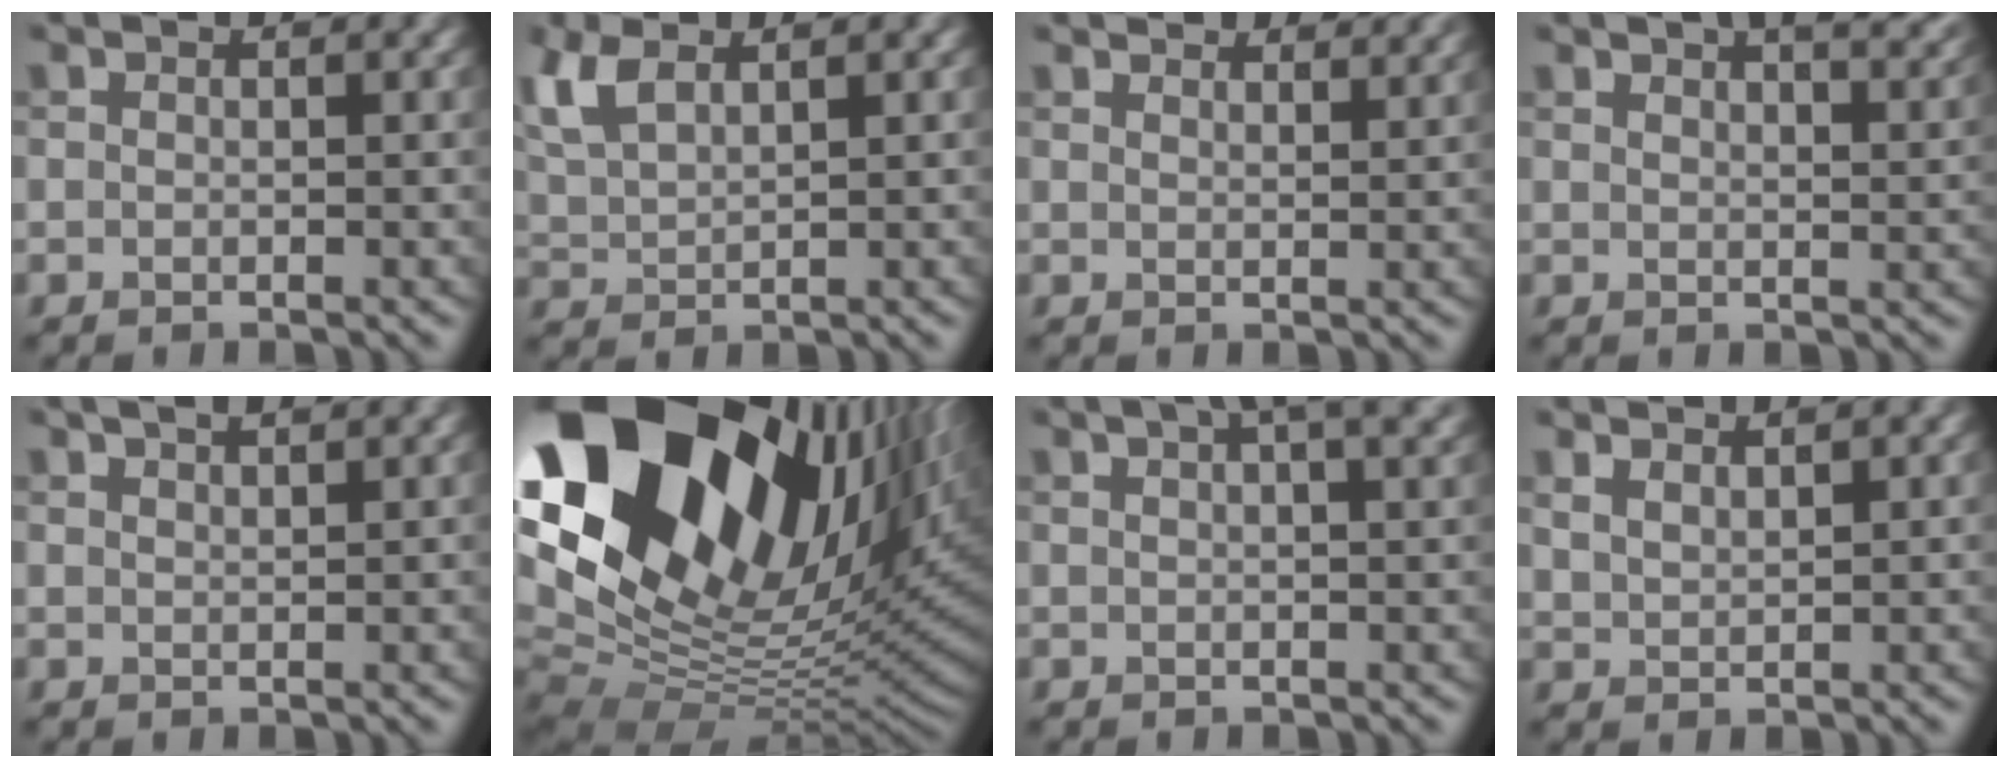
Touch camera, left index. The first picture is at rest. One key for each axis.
{"total": 4.4, "fx": 2.6, "fy": 2.0, "fz": 3.0, "tx": -0.081, "ty": 0.011, "tz": 0.055}
{"total": 4.8, "fx": 4.5, "fy": 0.9, "fz": 1.5, "tx": -0.021, "ty": 0.003, "tz": 0.049}
{"total": 7.1, "fx": 4.9, "fy": 2.8, "fz": 4.2, "tx": -0.022, "ty": 0.023, "tz": 0.048}
{"total": 2.4, "fx": 1.9, "fy": 0.6, "fz": 1.3, "tx": -0.006, "ty": 0.008, "tz": 0.022}
{"total": 22.5, "fx": 8.1, "fy": 12.9, "fz": 16.5, "tx": -0.315, "ty": 0.014, "tz": 0.158}
{"total": 6.3, "fx": 3.9, "fy": 2.0, "fz": 4.5, "tx": -0.041, "ty": 0.023, "tz": 0.044}
{"total": 1.9, "fx": 1.8, "fy": 0.3, "fz": 0.6, "tx": -0.011, "ty": 0.003, "tz": 0.037}